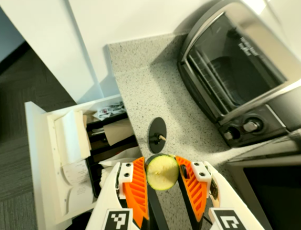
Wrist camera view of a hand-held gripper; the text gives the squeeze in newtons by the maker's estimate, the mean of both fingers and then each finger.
{"total": 8.1, "left": 8.3, "right": 8.0}